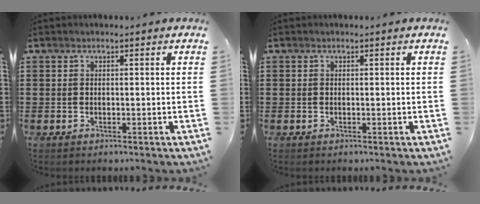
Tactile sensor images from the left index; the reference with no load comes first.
{"total": 0.0}